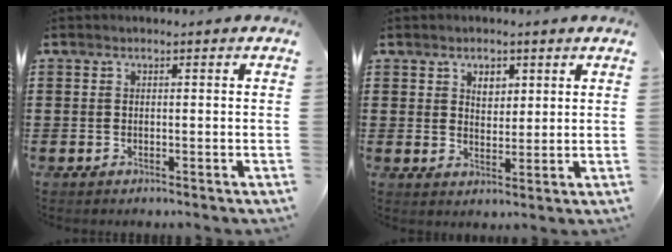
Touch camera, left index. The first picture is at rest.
{"total": 3.0, "force": [2.1, 1.8, 1.3], "torque": [-0.016, 0.000, 0.034]}